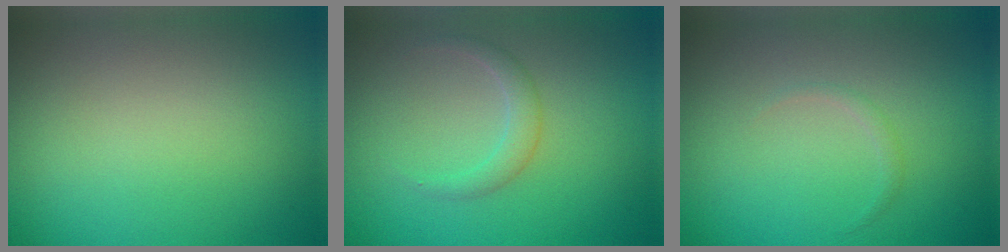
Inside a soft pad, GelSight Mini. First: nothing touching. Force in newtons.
{"total": 1.6, "press": 1.6, "slide": 0.2}
{"total": 0.5, "press": 0.5, "slide": 0.0}